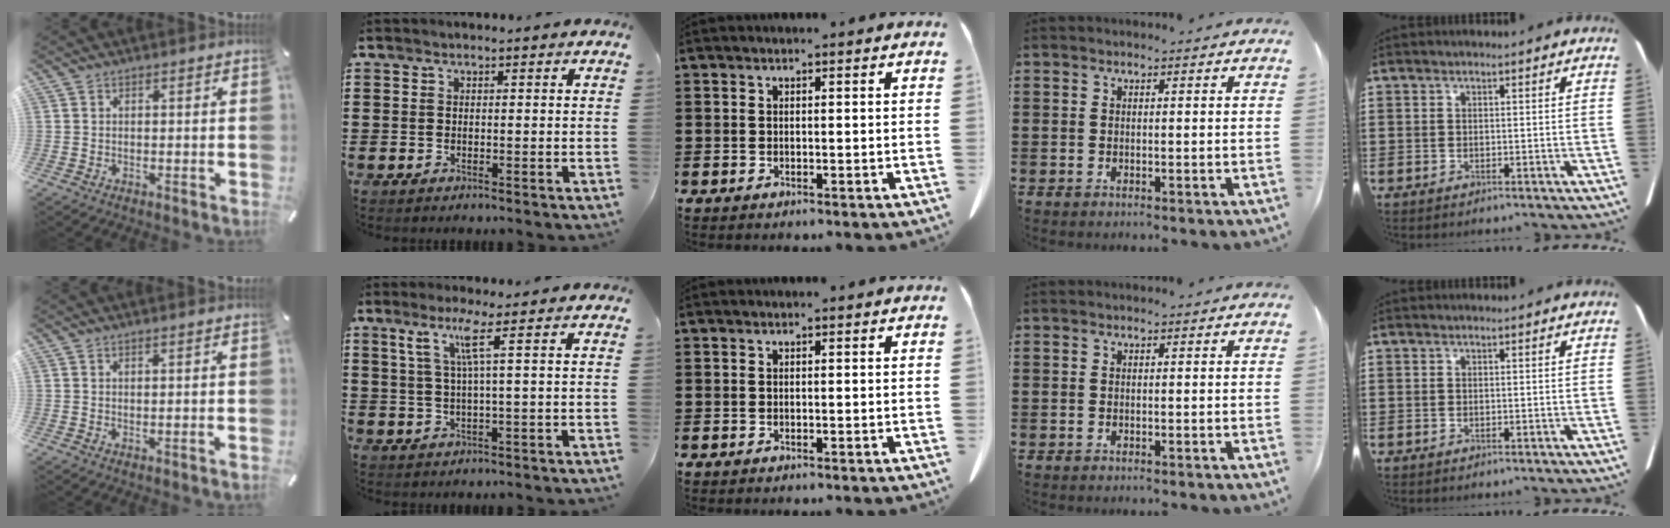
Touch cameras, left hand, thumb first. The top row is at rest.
{"thumb": {"total": 1.2, "force": [0.4, -0.1, 1.2], "torque": [-0.022, -0.003, 0.007]}, "index": {"total": 4.9, "force": [1.9, -0.7, 4.5], "torque": [-0.096, -0.003, 0.026]}}